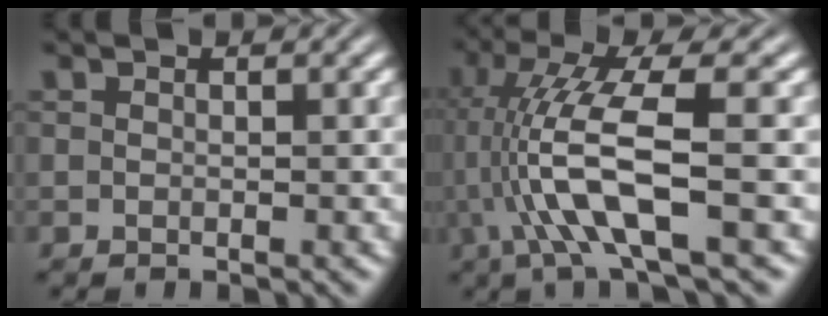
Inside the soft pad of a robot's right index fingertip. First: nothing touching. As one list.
[{"total": 7.4, "force": [0.0, 1.9, 7.1], "torque": [-0.147, -0.012, 0.008]}]